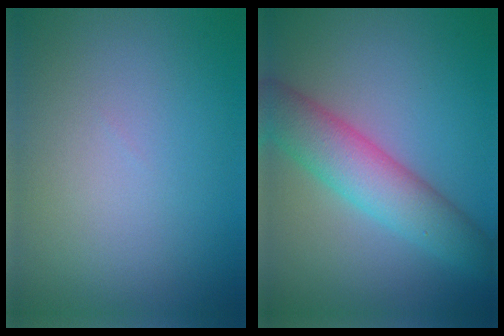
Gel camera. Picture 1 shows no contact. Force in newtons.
{"total": 5.9, "press": 5.9, "slide": 0.4}